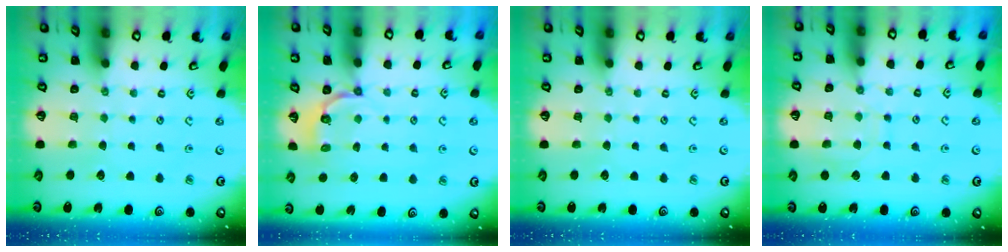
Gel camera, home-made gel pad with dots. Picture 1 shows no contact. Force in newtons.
{"total": 3.9, "press": 2.8, "slide": 2.7}
{"total": 0.0}
{"total": 9.2, "press": 9.2, "slide": 0.7}